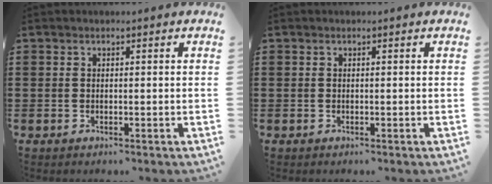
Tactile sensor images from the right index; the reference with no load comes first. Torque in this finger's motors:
{"motor_torque": [0.21, 0.31, 0.00, 0.01]}